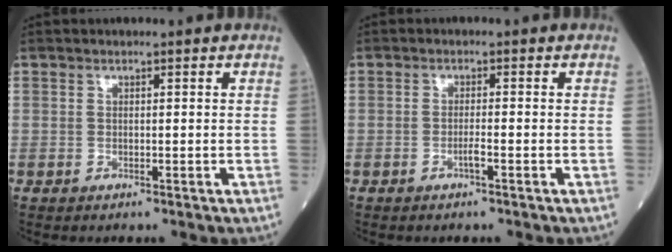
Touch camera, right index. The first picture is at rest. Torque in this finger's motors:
{"motor_torque": [-0.02, -0.03, -0.02, 0.00]}